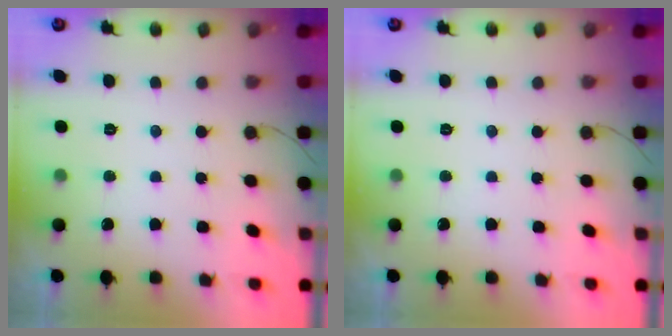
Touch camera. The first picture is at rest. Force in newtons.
{"total": 0.0}